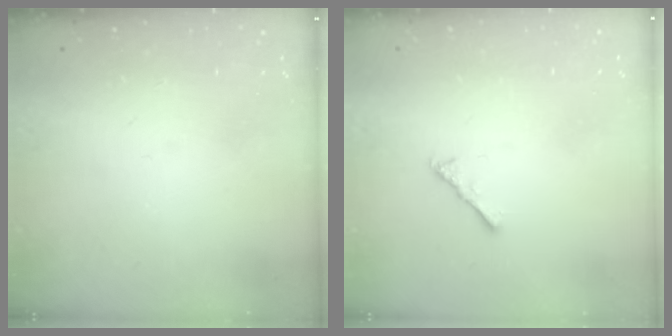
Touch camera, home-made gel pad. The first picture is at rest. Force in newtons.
{"total": 2.1, "press": 2.1, "slide": 0.5}